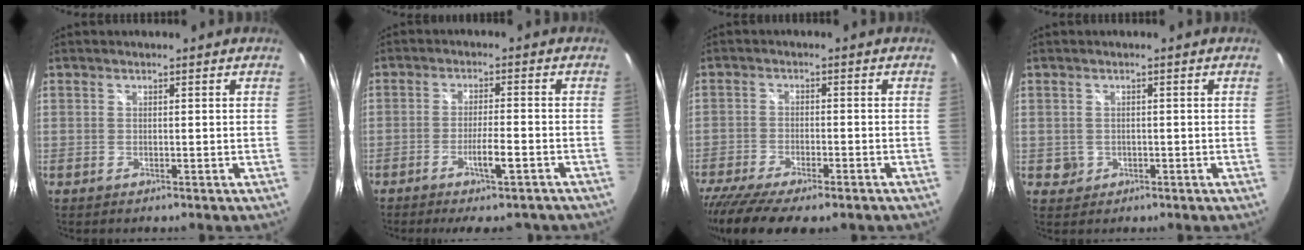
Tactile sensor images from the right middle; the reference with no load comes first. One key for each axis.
{"total": 6.5, "fx": -4.5, "fy": 0.8, "fz": 4.6, "tx": -0.085, "ty": -0.009, "tz": -0.070}
{"total": 12.9, "fx": -10.0, "fy": 3.3, "fz": 7.6, "tx": -0.168, "ty": -0.055, "tz": -0.163}
{"total": 2.0, "fx": -0.2, "fy": 2.0, "fz": 0.3, "tx": -0.003, "ty": -0.001, "tz": 0.000}